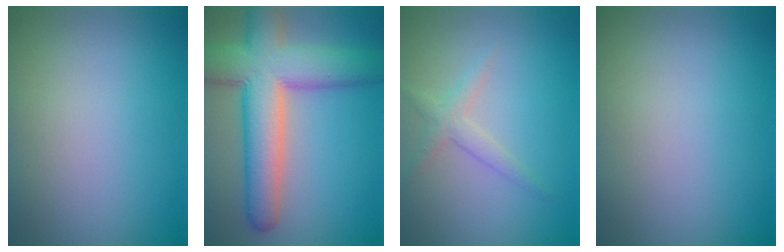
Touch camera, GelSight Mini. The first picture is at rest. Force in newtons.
{"total": 10.5, "press": 10.5, "slide": 0.3}
{"total": 1.8, "press": 1.8, "slide": 0.1}
{"total": 0.0}